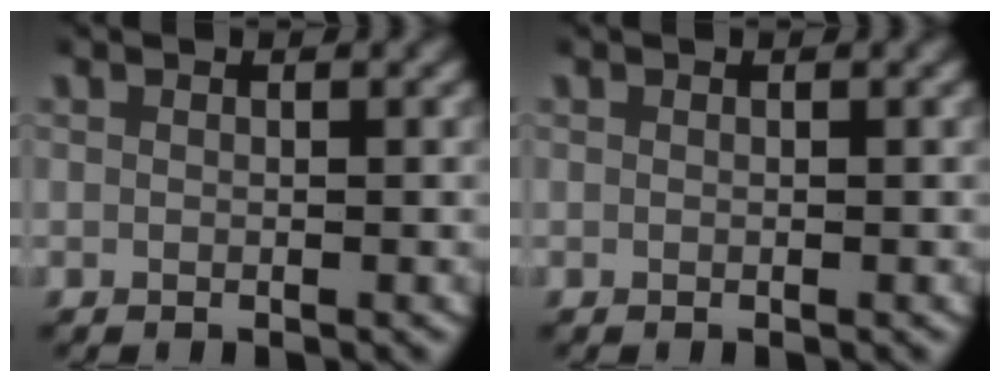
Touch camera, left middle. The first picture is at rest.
{"total": 0.0}